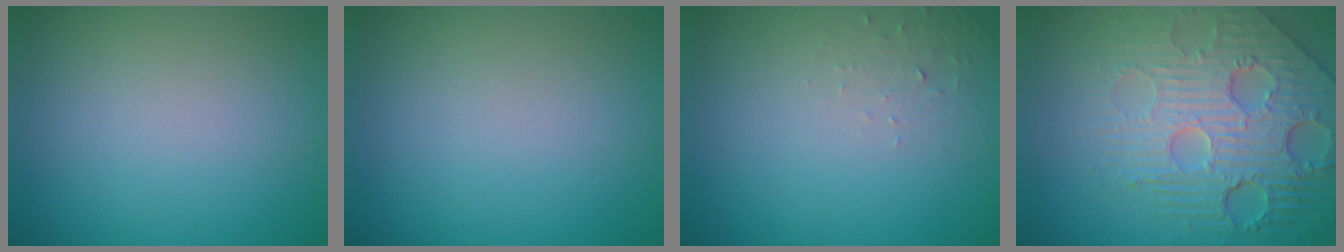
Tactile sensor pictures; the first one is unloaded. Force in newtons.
{"total": 0.0}
{"total": 1.2, "press": 1.2, "slide": 0.1}
{"total": 8.5, "press": 6.0, "slide": 6.1}